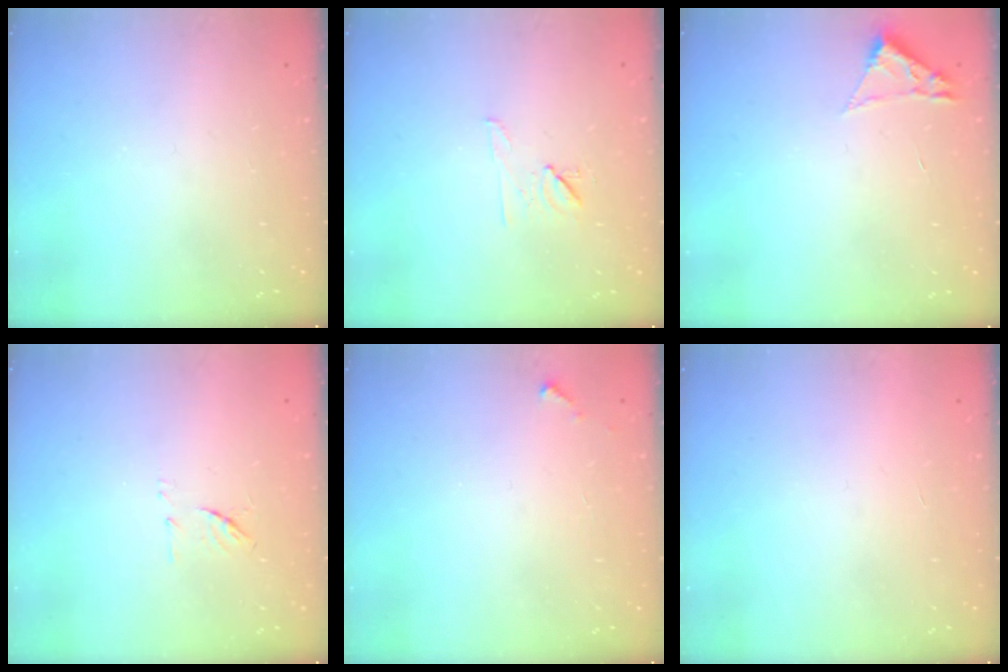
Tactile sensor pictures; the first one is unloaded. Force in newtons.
{"total": 6.7, "press": 6.6, "slide": 1.1}
{"total": 1.8, "press": 1.8, "slide": 0.2}
{"total": 6.8, "press": 6.6, "slide": 1.2}
{"total": 2.8, "press": 2.8, "slide": 0.1}
{"total": 1.7, "press": 1.7, "slide": 0.1}